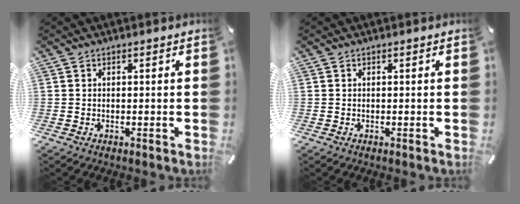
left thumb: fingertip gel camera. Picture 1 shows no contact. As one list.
[{"total": 0.0}]